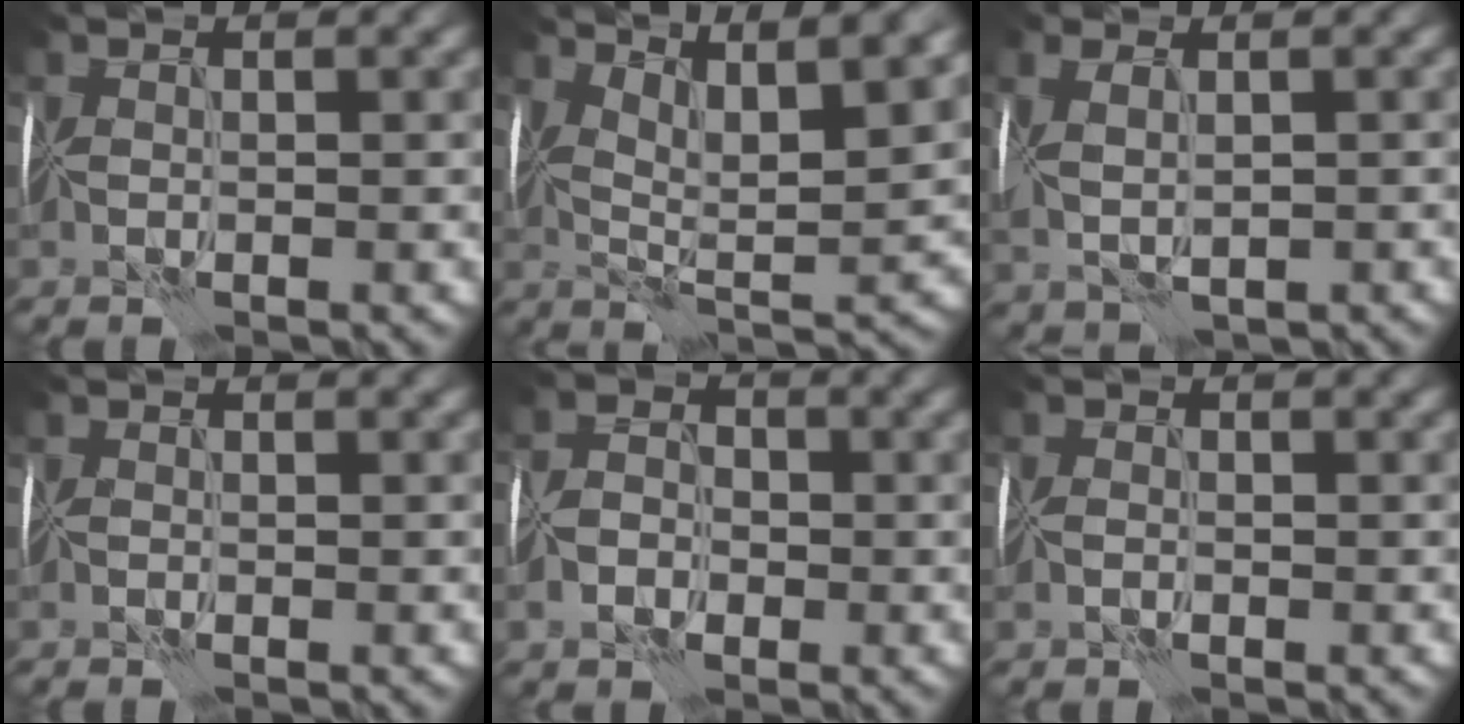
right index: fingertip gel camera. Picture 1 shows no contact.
{"total": 8.2, "force": [5.3, 1.8, 6.0], "torque": [-0.104, 0.008, 0.080]}
{"total": 4.2, "force": [0.3, 2.3, 3.4], "torque": [-0.075, 0.001, 0.019]}
{"total": 0.5, "force": [-0.5, -0.1, 0.0], "torque": [-0.001, -0.003, -0.010]}
{"total": 2.9, "force": [-1.1, 2.2, 1.5], "torque": [-0.025, 0.007, -0.025]}
{"total": 0.9, "force": [-0.7, 0.4, 0.4], "torque": [-0.012, 0.000, -0.019]}